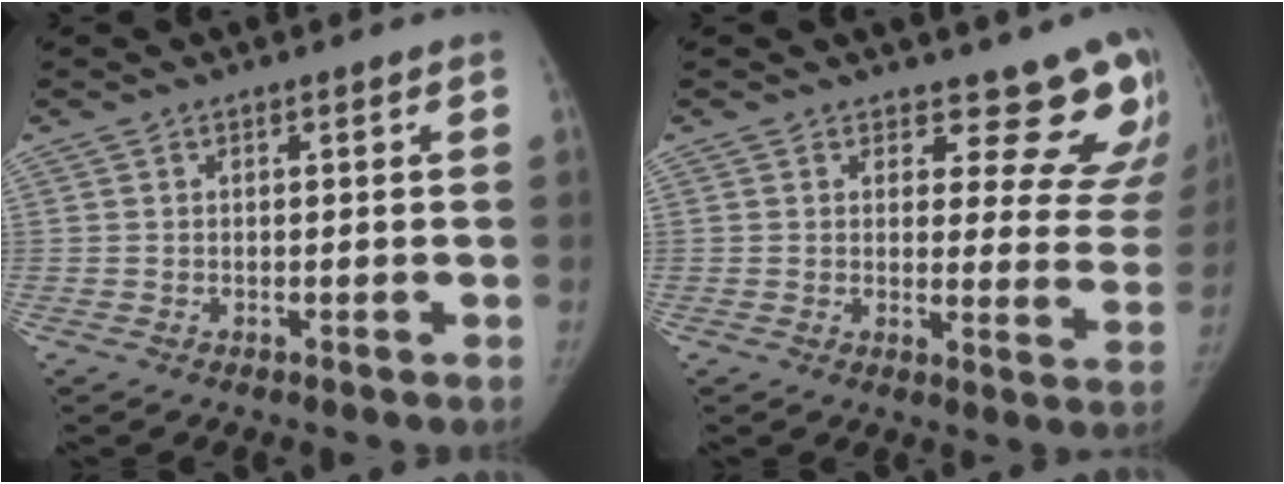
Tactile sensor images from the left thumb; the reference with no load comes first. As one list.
[{"total": 13.6, "force": [12.0, 5.7, 2.9], "torque": [0.028, -0.099, 0.111]}]